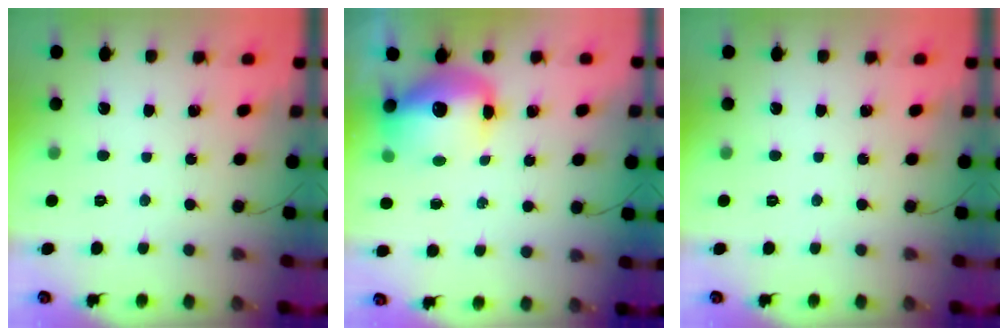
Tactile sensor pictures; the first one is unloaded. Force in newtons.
{"total": 13.0, "press": 12.6, "slide": 3.1}
{"total": 0.0}